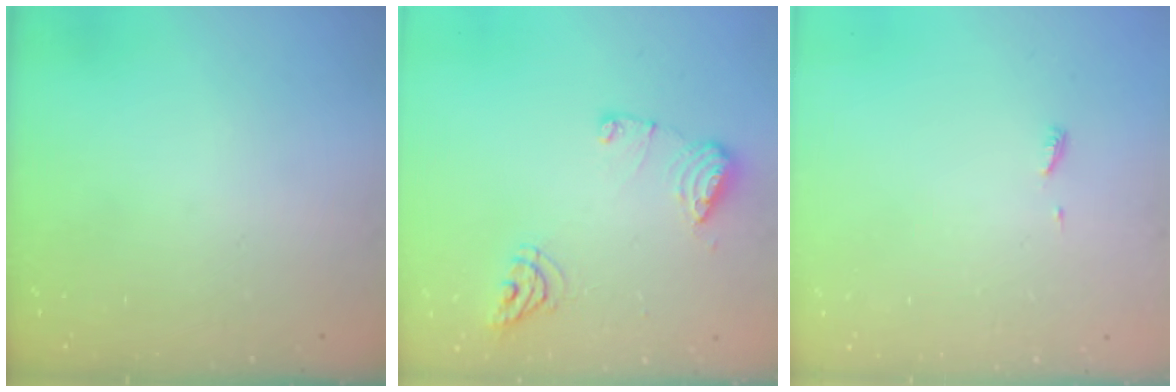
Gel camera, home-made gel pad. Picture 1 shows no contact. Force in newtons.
{"total": 9.4, "press": 9.4, "slide": 0.3}
{"total": 3.9, "press": 3.9, "slide": 0.6}